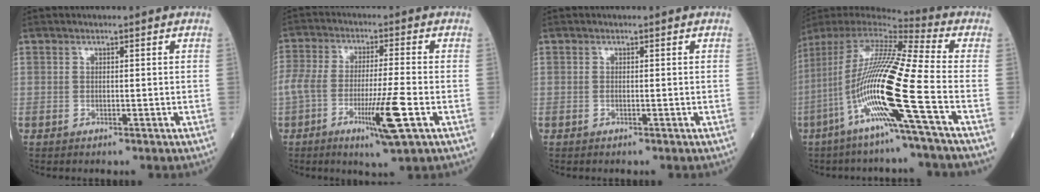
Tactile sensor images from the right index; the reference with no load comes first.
{"total": 10.8, "force": [-4.0, 0.6, 10.0], "torque": [-0.199, -0.008, -0.071]}
{"total": 0.0}
{"total": 19.9, "force": [-6.2, -0.9, 18.8], "torque": [-0.390, -0.024, -0.135]}